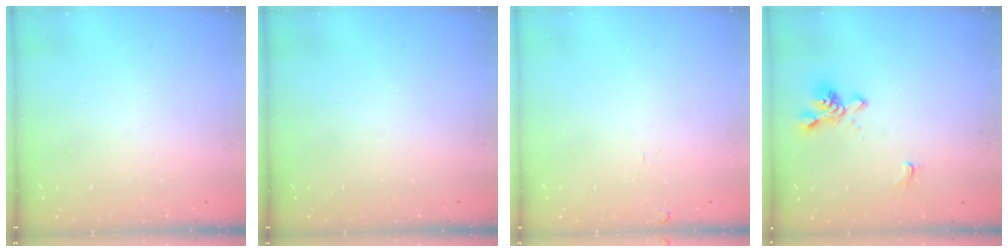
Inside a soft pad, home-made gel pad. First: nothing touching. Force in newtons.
{"total": 0.0}
{"total": 1.3, "press": 1.3, "slide": 0.3}
{"total": 1.6, "press": 1.0, "slide": 1.2}